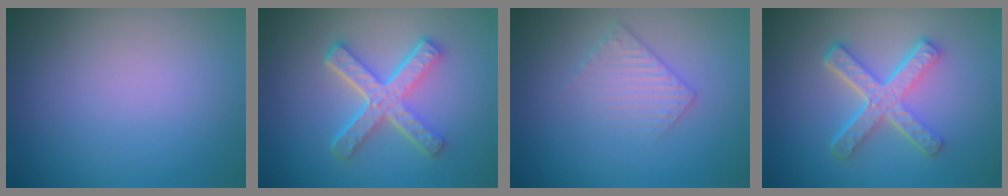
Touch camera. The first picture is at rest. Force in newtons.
{"total": 5.3, "press": 3.9, "slide": 3.6}
{"total": 2.2, "press": 2.2, "slide": 0.5}
{"total": 5.3, "press": 3.7, "slide": 3.8}